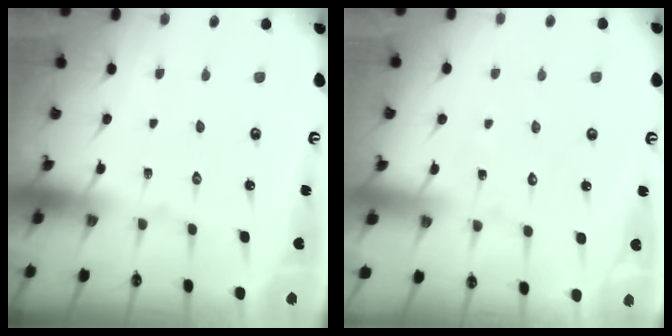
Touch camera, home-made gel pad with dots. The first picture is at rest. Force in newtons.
{"total": 4.9, "press": 4.9, "slide": 0.3}